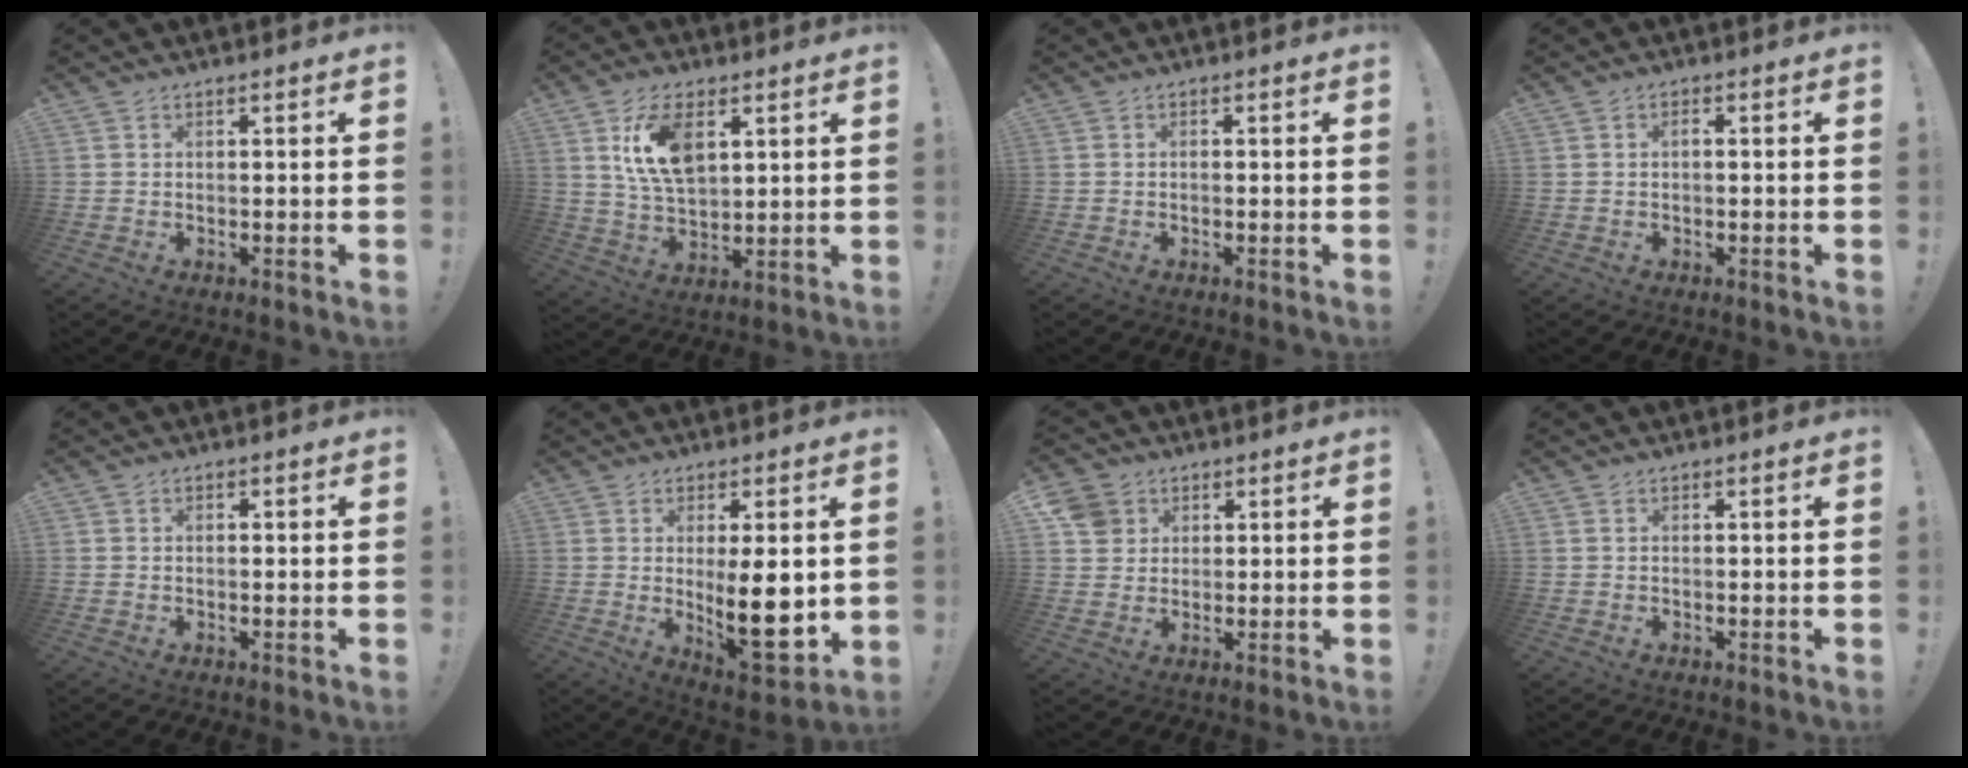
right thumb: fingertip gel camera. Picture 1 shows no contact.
{"total": 12.6, "force": [5.2, 6.9, 9.2], "torque": [-0.166, -0.011, 0.091]}
{"total": 0.5, "force": [-0.5, 0.2, 0.1], "torque": [-0.009, 0.003, -0.007]}
{"total": 0.9, "force": [-0.5, 0.4, 0.7], "torque": [-0.022, 0.006, -0.009]}
{"total": 0.7, "force": [-0.5, 0.5, 0.2], "torque": [-0.009, 0.006, -0.007]}
{"total": 13.7, "force": [0.2, 4.0, 13.1], "torque": [-0.191, -0.025, 0.005]}
{"total": 6.7, "force": [2.6, 6.0, 1.6], "torque": [-0.023, -0.006, 0.054]}
{"total": 0.0}